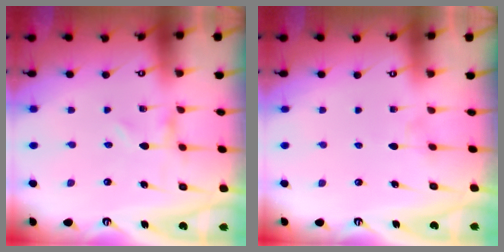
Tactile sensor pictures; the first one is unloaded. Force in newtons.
{"total": 2.5, "press": 2.5, "slide": 0.2}